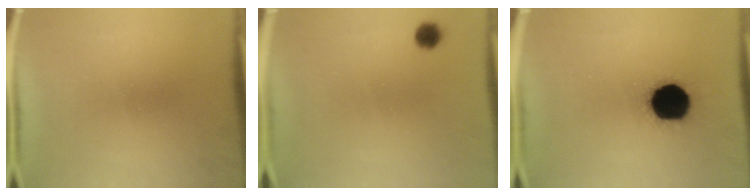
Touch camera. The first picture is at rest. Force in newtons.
{"total": 2.6}
{"total": 19.7}